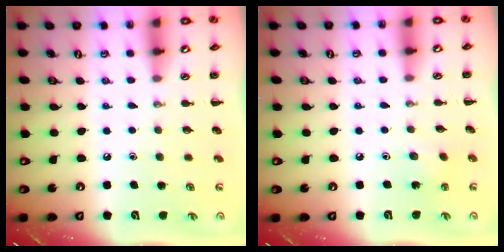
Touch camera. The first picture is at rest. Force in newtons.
{"total": 2.0, "press": 1.9, "slide": 0.6}